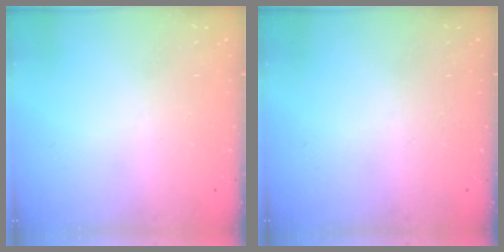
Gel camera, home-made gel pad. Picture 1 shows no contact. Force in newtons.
{"total": 0.0}